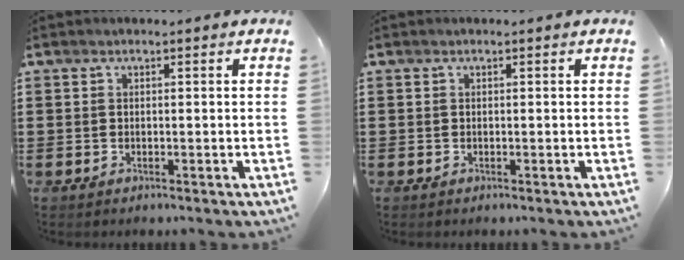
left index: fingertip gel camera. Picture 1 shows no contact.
{"total": 0.0}